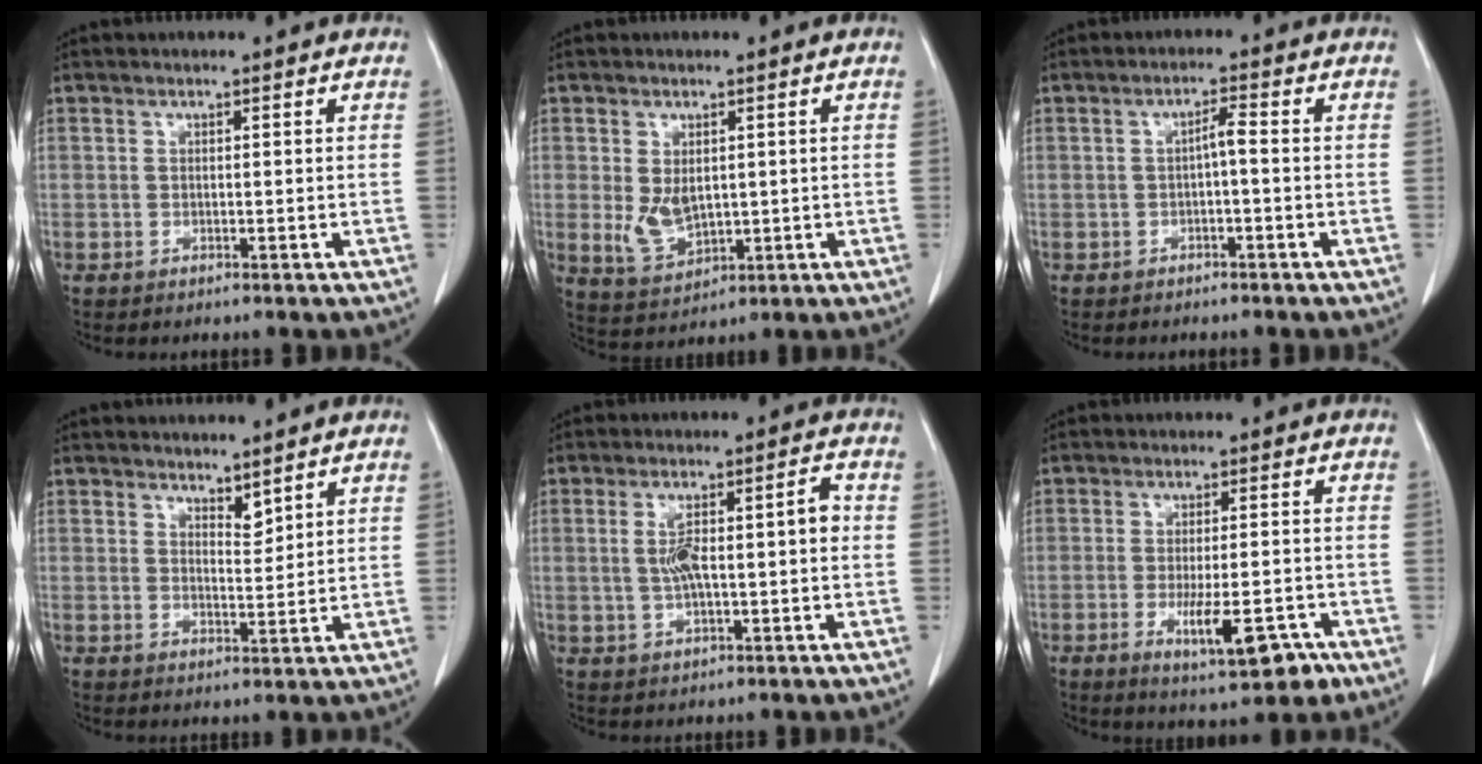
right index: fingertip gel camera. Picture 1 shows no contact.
{"total": 5.3, "force": [0.3, 3.2, 4.3], "torque": [-0.087, -0.007, 0.022]}
{"total": 2.2, "force": [-0.4, 0.2, 2.1], "torque": [-0.036, 0.006, -0.007]}
{"total": 2.5, "force": [2.1, 0.8, 1.1], "torque": [-0.019, -0.009, 0.042]}
{"total": 7.3, "force": [0.0, 1.7, 7.1], "torque": [-0.132, 0.022, 0.004]}
{"total": 8.8, "force": [-4.0, 2.2, 7.5], "torque": [-0.116, -0.011, -0.054]}